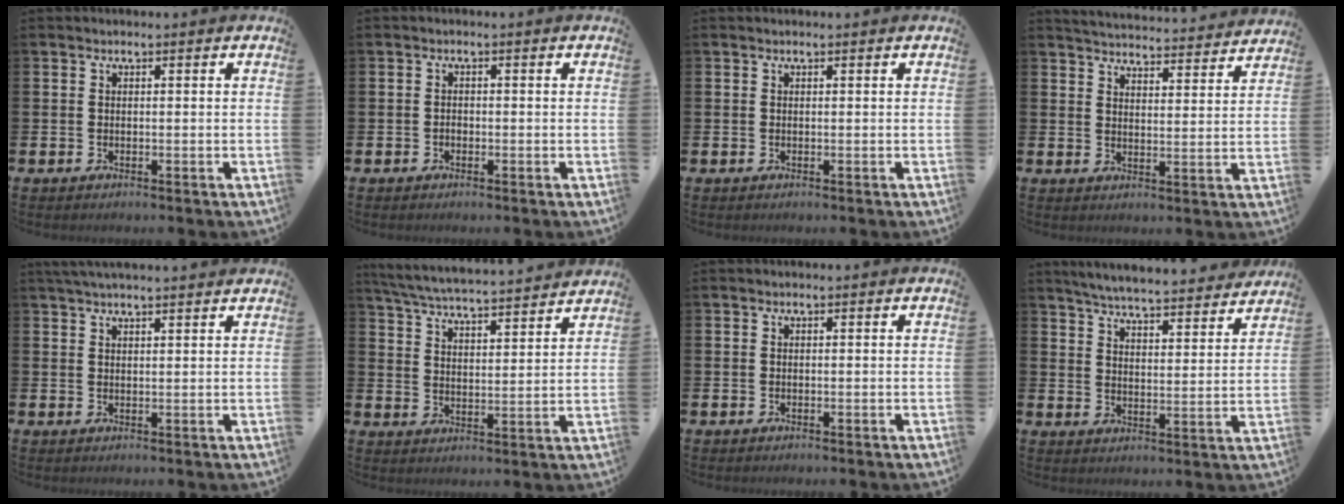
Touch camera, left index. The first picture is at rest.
{"total": 0.8, "force": [-0.5, 0.6, 0.3], "torque": [-0.005, 0.000, -0.010]}
{"total": 0.0}
{"total": 4.8, "force": [4.8, 0.3, 0.1], "torque": [-0.016, -0.040, 0.084]}
{"total": 2.7, "force": [2.6, 0.0, 0.8], "torque": [-0.019, -0.004, 0.047]}
{"total": 5.9, "force": [5.8, 0.0, 1.2], "torque": [-0.049, -0.044, 0.101]}
{"total": 0.0}
{"total": 5.8, "force": [5.7, 0.2, 0.9], "torque": [-0.035, -0.046, 0.098]}